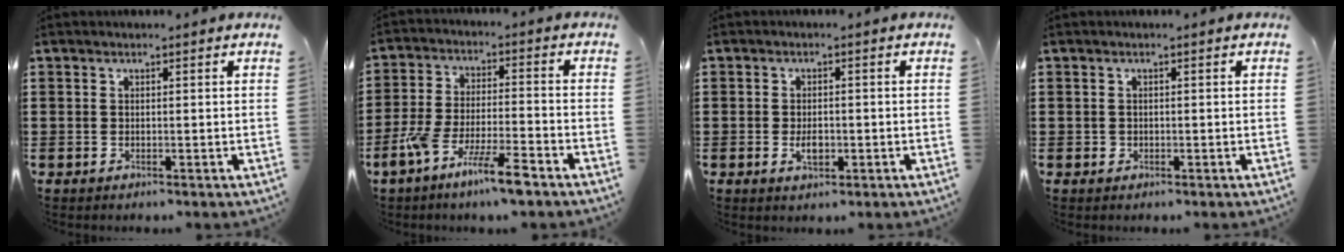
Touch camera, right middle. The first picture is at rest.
{"total": 9.1, "force": [-6.4, 1.0, 6.4], "torque": [-0.141, -0.006, -0.125]}
{"total": 2.8, "force": [-0.7, 1.3, 2.4], "torque": [-0.045, -0.008, -0.016]}
{"total": 0.6, "force": [-0.1, 0.6, 0.1], "torque": [-0.003, 0.005, -0.003]}